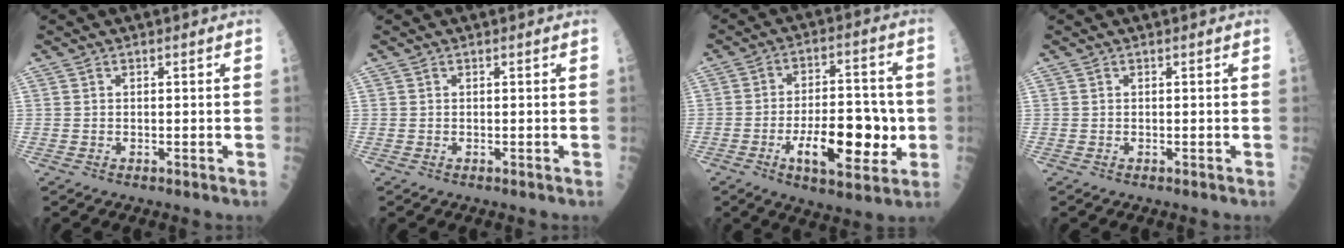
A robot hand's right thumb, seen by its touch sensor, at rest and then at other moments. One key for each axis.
{"total": 0.0}
{"total": 15.7, "fx": -3.6, "fy": 6.7, "fz": 13.8, "tx": -0.189, "ty": 0.016, "tz": -0.051}
{"total": 0.0}